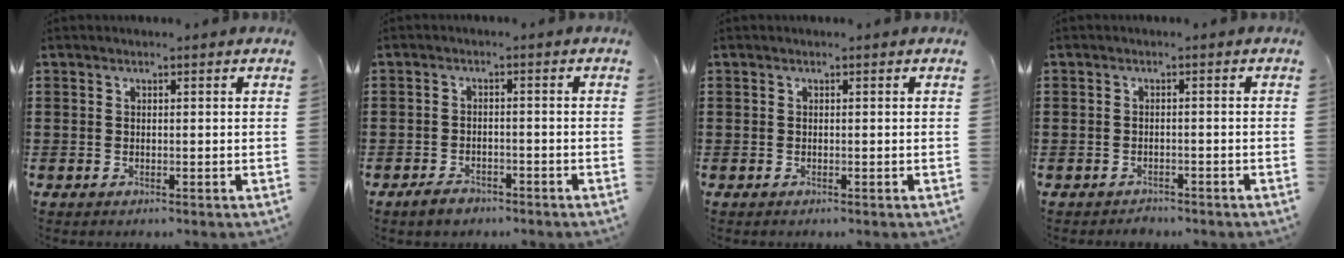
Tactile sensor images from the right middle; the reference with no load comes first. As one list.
[{"total": 2.5, "force": [-2.1, 1.1, 0.8], "torque": [-0.016, 0.007, -0.043]}, {"total": 0.0}, {"total": 1.6, "force": [-1.5, 0.7, -0.1], "torque": [-0.002, 0.003, -0.034]}]